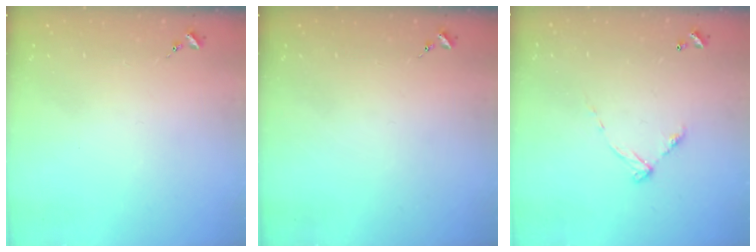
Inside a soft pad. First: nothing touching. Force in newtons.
{"total": 0.0}
{"total": 5.8, "press": 5.8, "slide": 0.4}